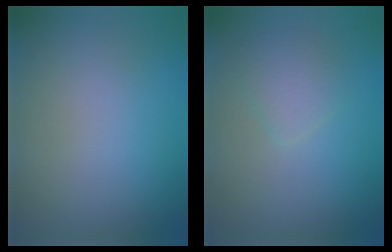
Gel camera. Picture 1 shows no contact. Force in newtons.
{"total": 1.9, "press": 1.9, "slide": 0.1}